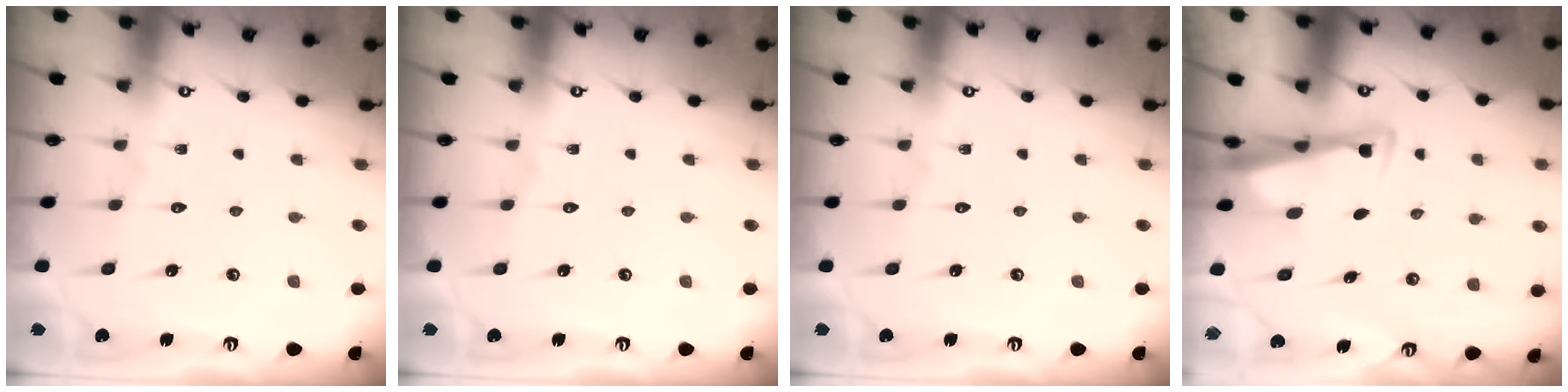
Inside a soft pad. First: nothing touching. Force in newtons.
{"total": 0.0}
{"total": 0.0}
{"total": 3.4, "press": 3.3, "slide": 0.9}